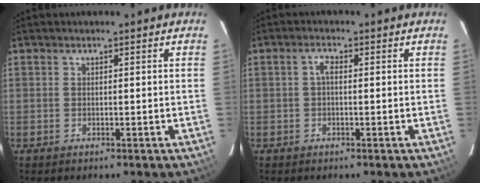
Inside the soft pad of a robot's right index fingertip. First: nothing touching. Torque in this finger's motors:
{"motor_torque": [0.46, 0.09, 0.15, 0.04]}